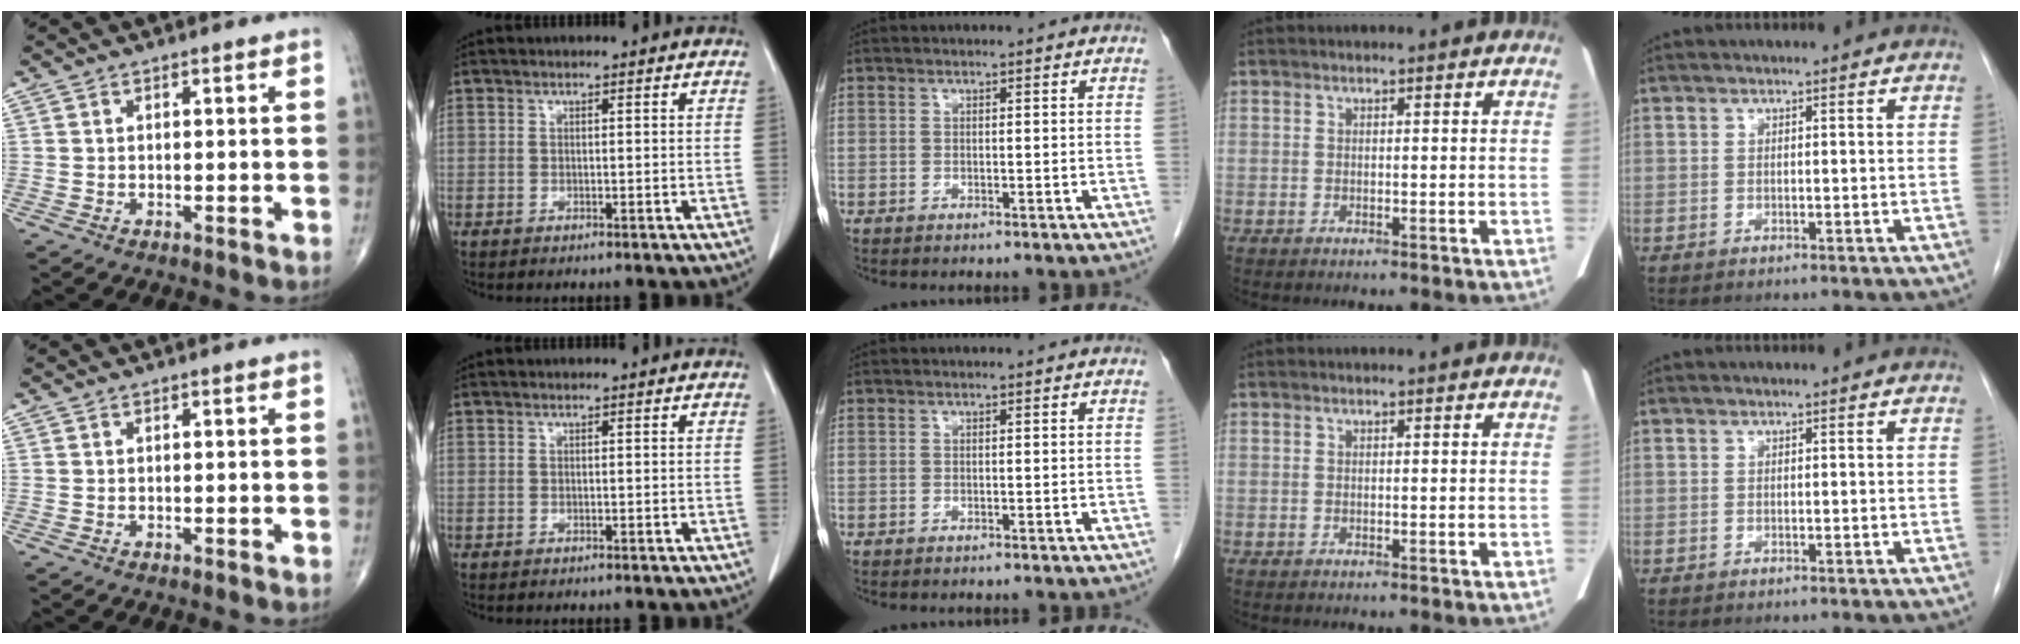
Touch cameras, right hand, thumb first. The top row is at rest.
{}